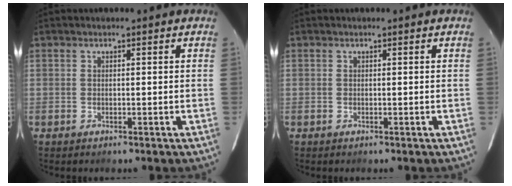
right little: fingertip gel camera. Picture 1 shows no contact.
{"total": 0.0}